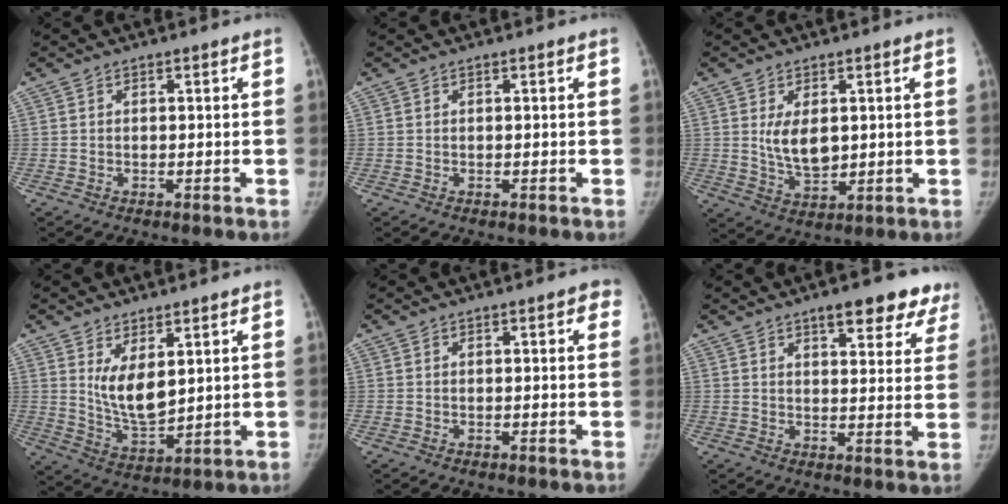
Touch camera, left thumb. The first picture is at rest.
{"total": 0.0}
{"total": 6.8, "force": [1.2, 4.0, 5.4], "torque": [-0.076, -0.017, 0.032]}
{"total": 8.1, "force": [3.1, 3.8, 6.5], "torque": [-0.096, -0.037, 0.073]}
{"total": 2.3, "force": [1.1, 0.9, 1.8], "torque": [-0.008, 0.002, 0.006]}
{"total": 12.1, "force": [8.4, 4.4, 7.5], "torque": [-0.044, -0.036, 0.099]}